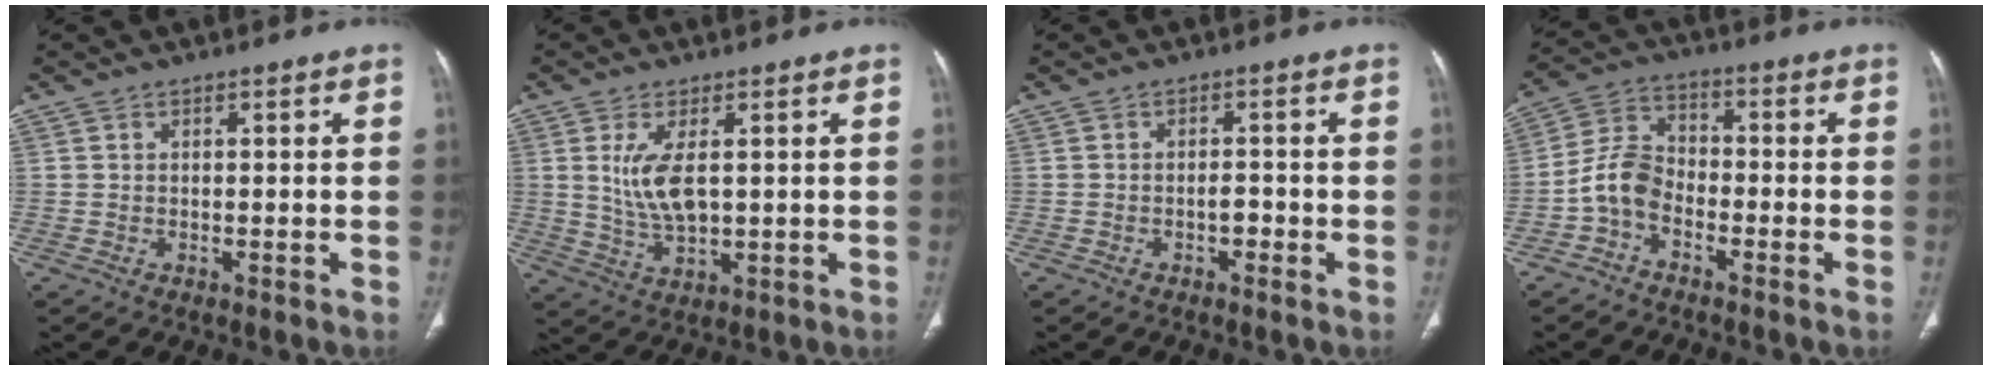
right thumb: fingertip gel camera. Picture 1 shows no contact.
{"total": 7.4, "force": [1.4, 3.3, 6.5], "torque": [-0.133, -0.013, 0.038]}
{"total": 1.8, "force": [-0.9, 1.0, 1.3], "torque": [-0.011, 0.007, -0.016]}
{"total": 6.9, "force": [-3.1, 4.5, 4.3], "torque": [-0.079, 0.031, -0.075]}